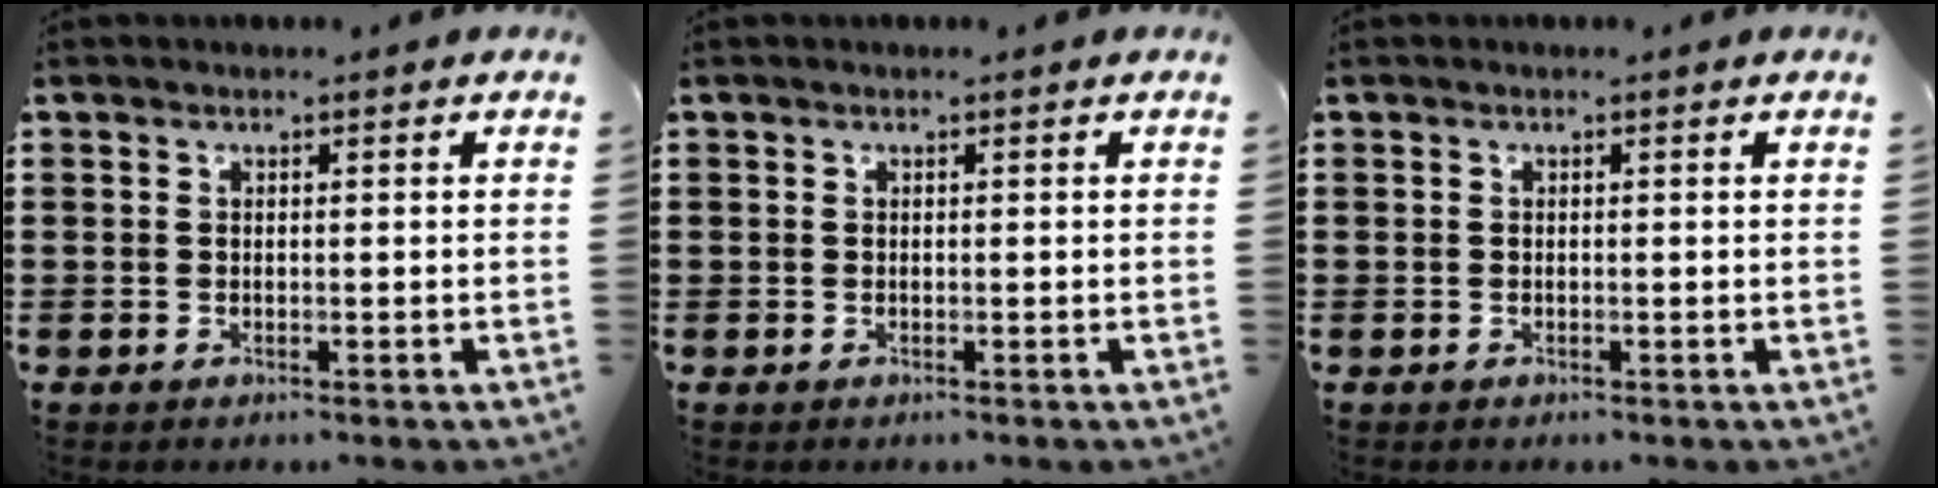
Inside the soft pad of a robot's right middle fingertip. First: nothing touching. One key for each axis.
{"total": 0.0}
{"total": 0.0}